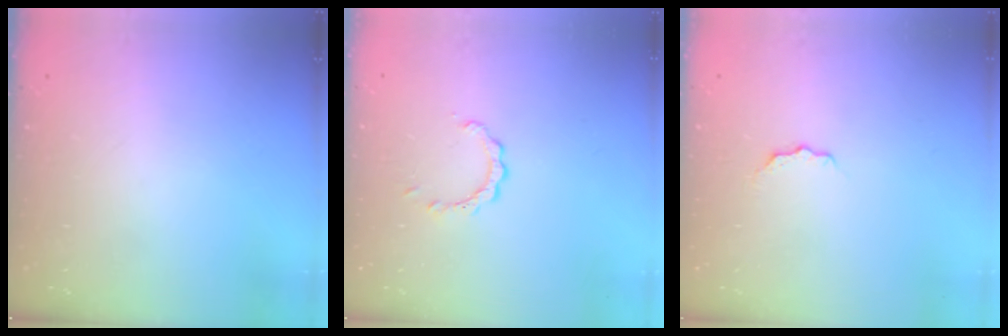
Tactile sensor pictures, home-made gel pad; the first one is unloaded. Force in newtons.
{"total": 2.3, "press": 2.3, "slide": 0.3}
{"total": 3.2, "press": 3.2, "slide": 0.4}